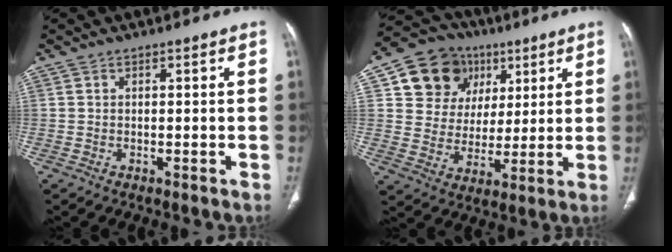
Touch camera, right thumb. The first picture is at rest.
{"total": 15.3, "force": [6.4, 13.0, 5.1], "torque": [-0.048, 0.003, 0.114]}